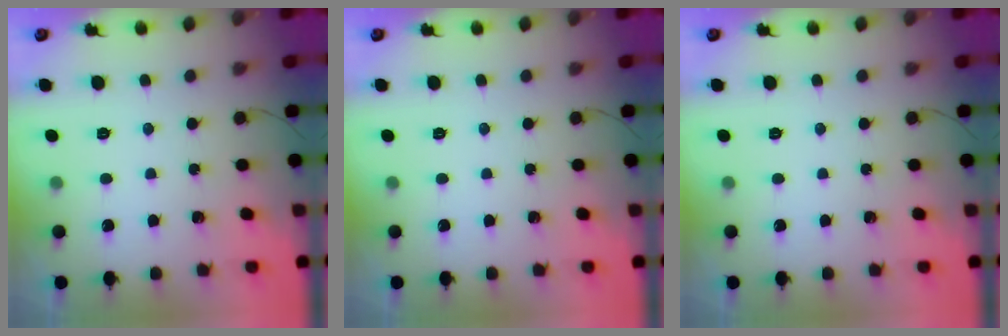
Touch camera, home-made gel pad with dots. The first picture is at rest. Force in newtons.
{"total": 0.0}
{"total": 0.0}